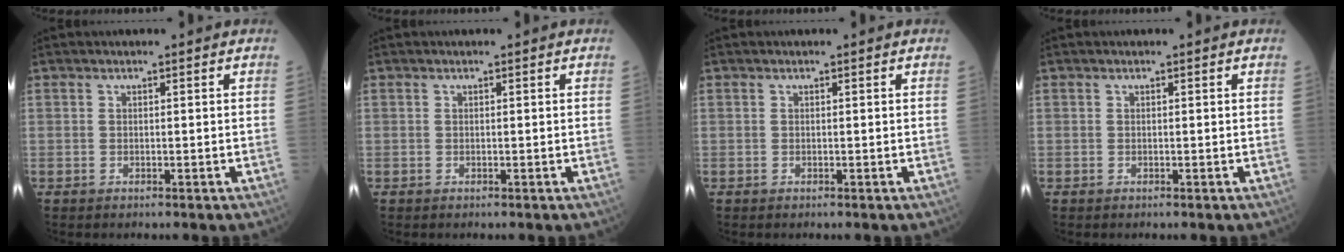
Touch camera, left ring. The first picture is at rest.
{"total": 0.0}
{"total": 0.0}
{"total": 0.0}